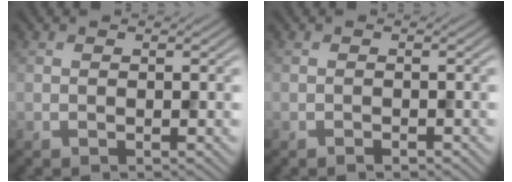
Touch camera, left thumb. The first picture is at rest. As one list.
[{"total": 0.5, "force": [-0.5, 0.1, 0.2], "torque": [-0.001, -0.001, -0.007]}]